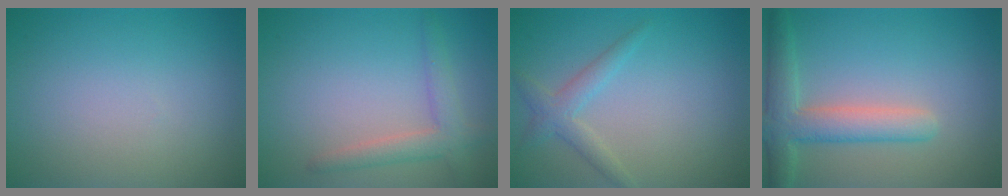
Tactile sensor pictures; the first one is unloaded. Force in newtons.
{"total": 2.7, "press": 2.7, "slide": 0.2}
{"total": 2.2, "press": 2.1, "slide": 0.1}
{"total": 4.6, "press": 4.6, "slide": 0.4}